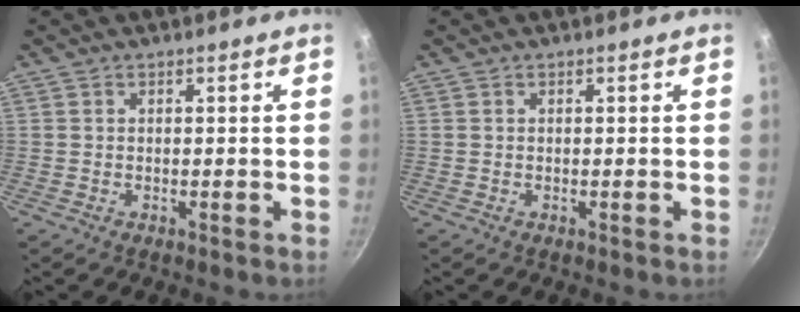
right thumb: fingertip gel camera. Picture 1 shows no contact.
{"total": 0.0}